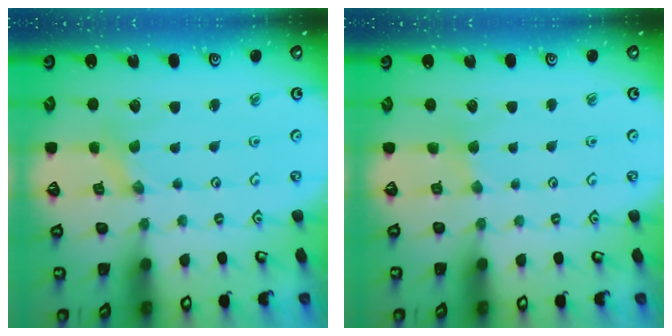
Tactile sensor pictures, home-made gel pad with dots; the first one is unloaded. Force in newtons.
{"total": 2.2, "press": 2.2, "slide": 0.5}